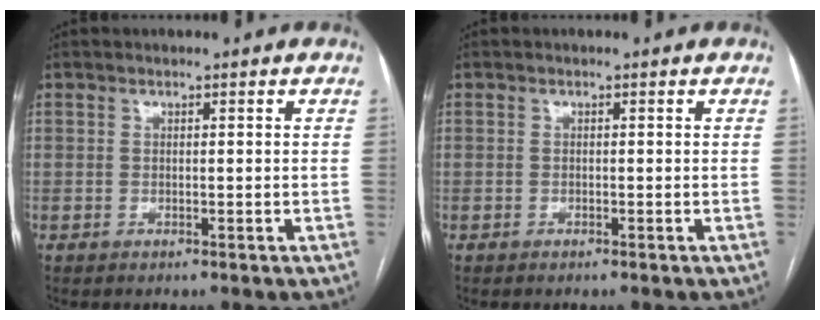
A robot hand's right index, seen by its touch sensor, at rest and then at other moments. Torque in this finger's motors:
{"motor_torque": [0.05, 0.01, 0.02, 0.01]}